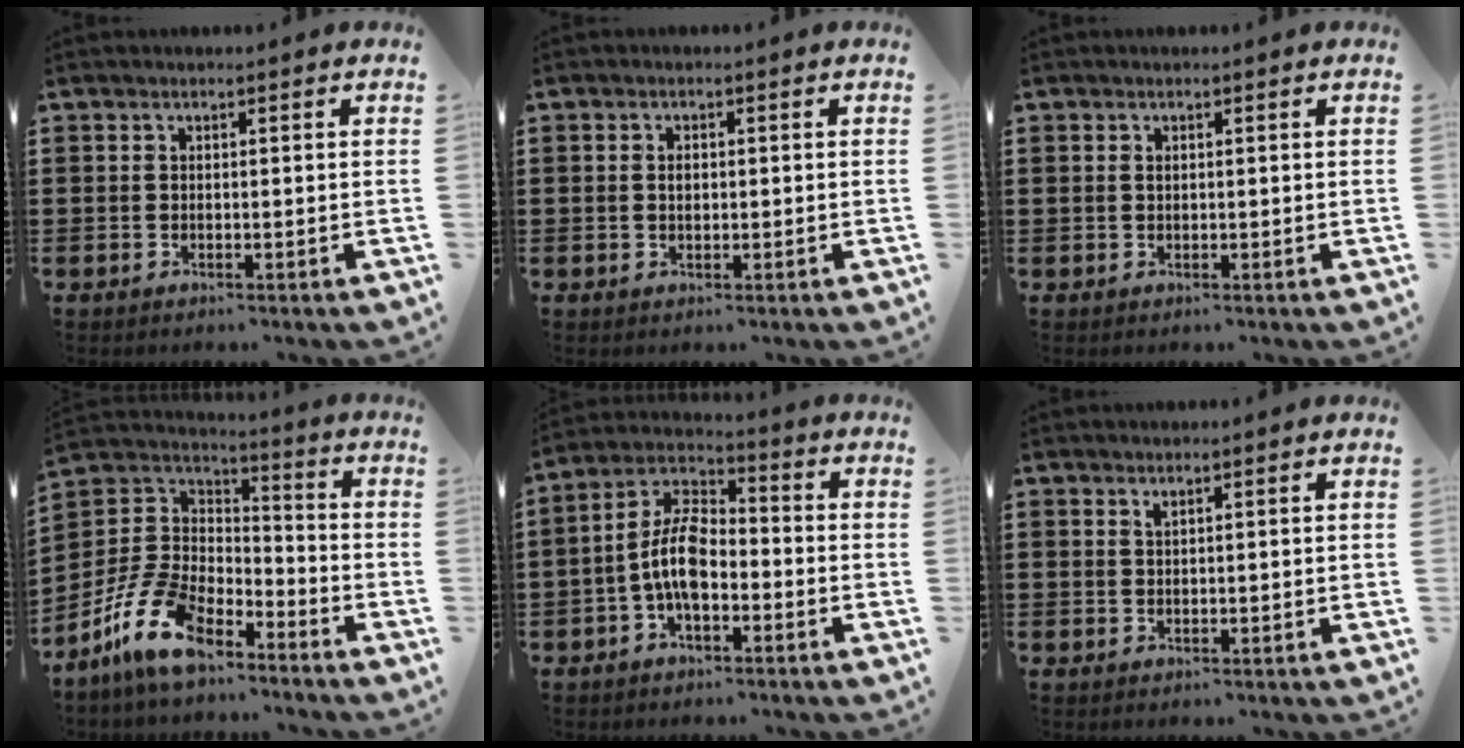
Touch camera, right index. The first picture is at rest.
{"total": 1.4, "force": [0.1, 0.7, 1.3], "torque": [-0.027, 0.003, 0.001]}
{"total": 0.5, "force": [0.2, 0.4, 0.3], "torque": [-0.009, 0.000, 0.004]}
{"total": 11.8, "force": [-8.8, 5.2, 6.0], "torque": [-0.152, 0.025, -0.175]}
{"total": 8.9, "force": [-2.4, 4.3, 7.4], "torque": [-0.176, -0.001, -0.052]}
{"total": 0.9, "force": [0.7, 0.2, 0.5], "torque": [-0.013, 0.000, 0.014]}